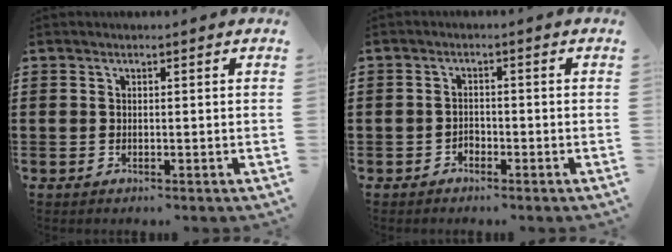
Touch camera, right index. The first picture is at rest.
{"total": 1.6, "force": [-1.3, 0.9, 0.1], "torque": [-0.008, 0.003, -0.029]}